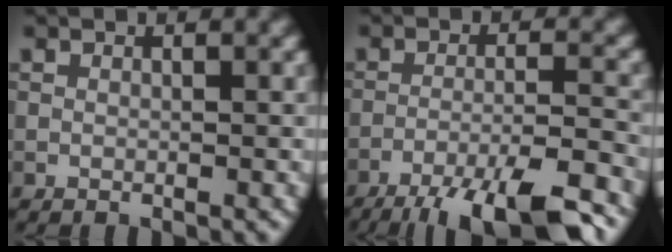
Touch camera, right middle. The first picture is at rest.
{"total": 11.0, "force": [-8.8, 1.8, 6.4], "torque": [-0.104, -0.014, -0.128]}